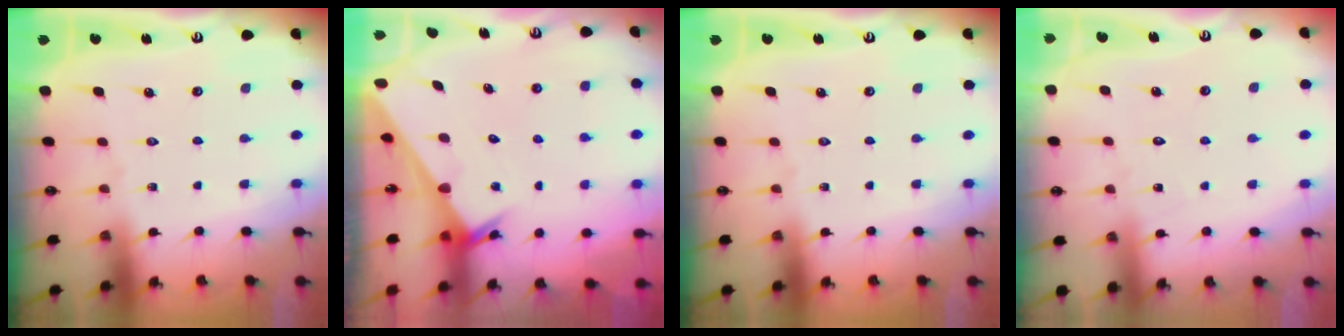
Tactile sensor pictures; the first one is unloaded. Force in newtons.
{"total": 2.0, "press": 2.0, "slide": 0.1}
{"total": 0.0}
{"total": 4.8, "press": 4.8, "slide": 0.4}